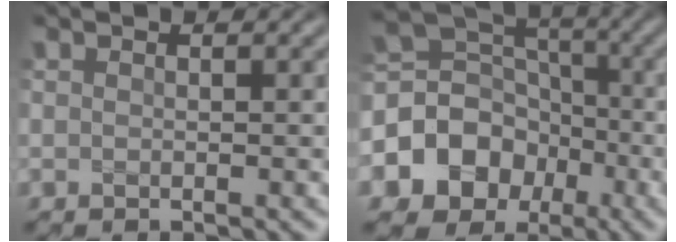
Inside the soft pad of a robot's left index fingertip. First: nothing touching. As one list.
[{"total": 10.1, "force": [-3.4, 8.7, 3.8], "torque": [-0.079, 0.009, -0.083]}]